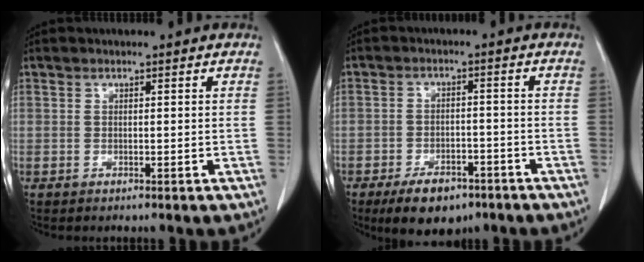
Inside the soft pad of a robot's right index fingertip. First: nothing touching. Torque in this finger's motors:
{"motor_torque": [-0.08, -0.33, -0.04, -0.03]}